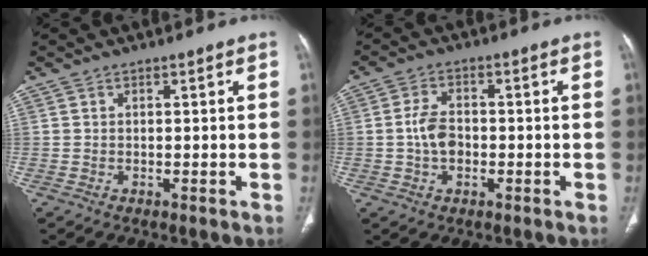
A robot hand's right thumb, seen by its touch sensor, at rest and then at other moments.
{"total": 5.4, "force": [-0.8, 3.5, 4.0], "torque": [-0.073, 0.013, -0.018]}